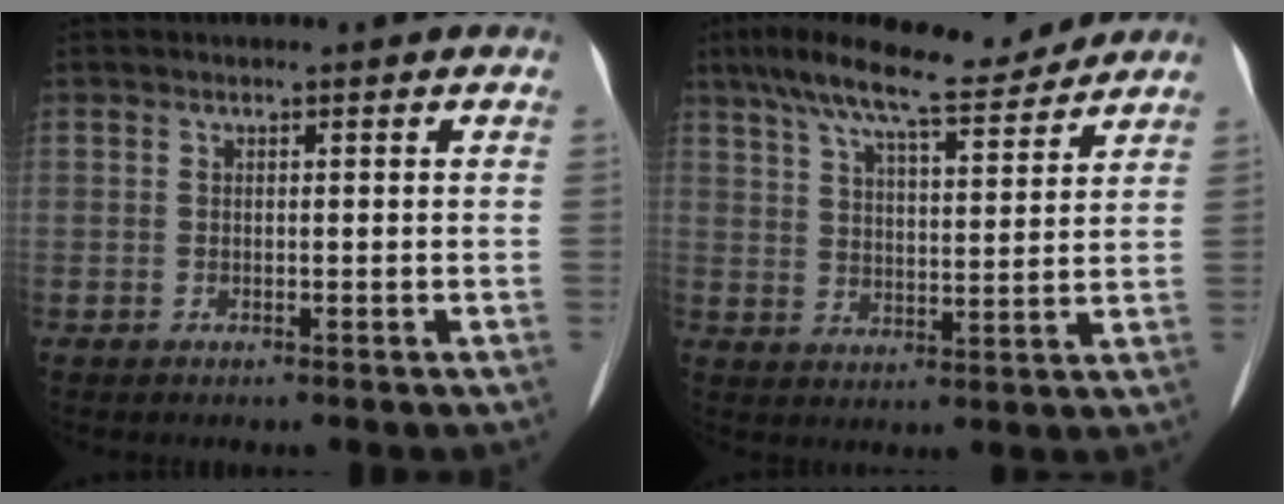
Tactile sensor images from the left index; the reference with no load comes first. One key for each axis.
{"total": 13.0, "fx": 11.2, "fy": 1.7, "fz": 6.4, "tx": -0.113, "ty": 0.018, "tz": 0.181}